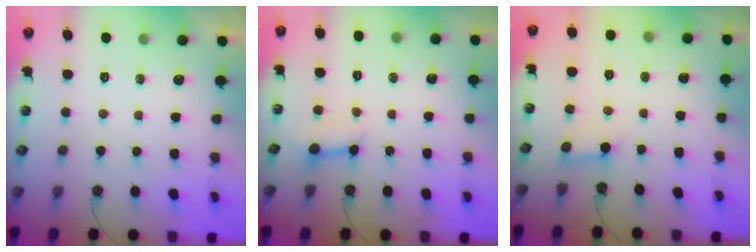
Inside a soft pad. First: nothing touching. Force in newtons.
{"total": 4.9, "press": 4.9, "slide": 0.6}
{"total": 2.7, "press": 2.7, "slide": 0.1}